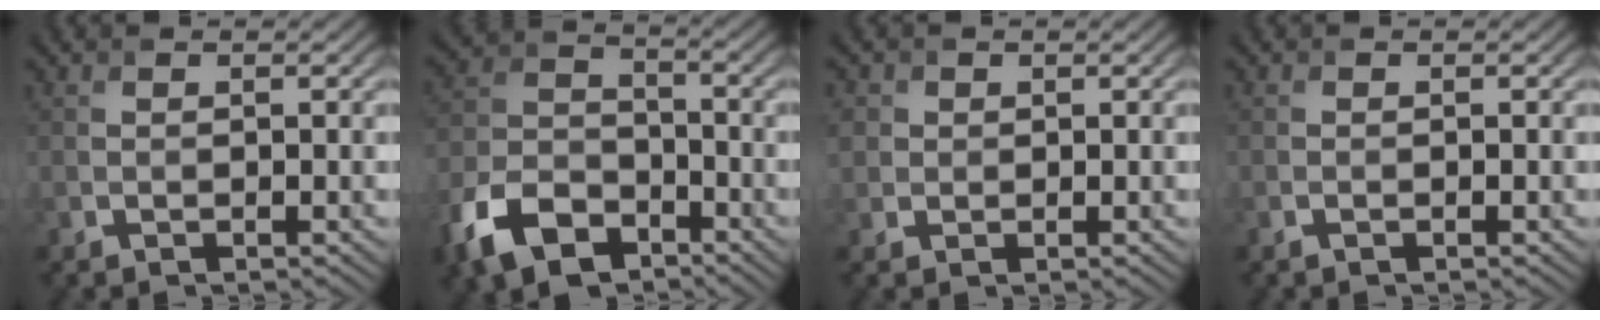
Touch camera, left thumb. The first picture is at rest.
{"total": 10.7, "force": [-6.3, 6.1, 6.1], "torque": [-0.151, -0.011, -0.136]}
{"total": 2.0, "force": [0.6, 1.9, 0.2], "torque": [-0.012, 0.006, 0.011]}
{"total": 0.0}